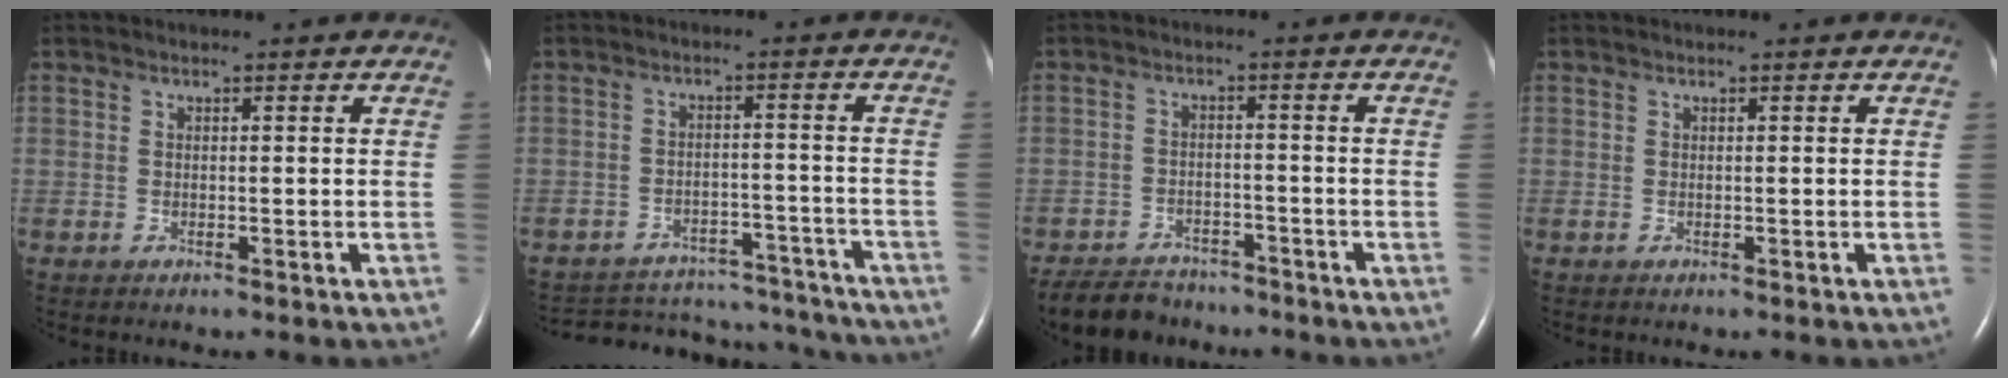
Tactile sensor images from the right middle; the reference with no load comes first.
{"total": 17.4, "force": [-16.5, 4.5, 3.2], "torque": [-0.070, 0.011, -0.212]}
{"total": 7.7, "force": [-6.9, 3.1, 1.7], "torque": [-0.031, -0.010, -0.110]}
{"total": 0.0}